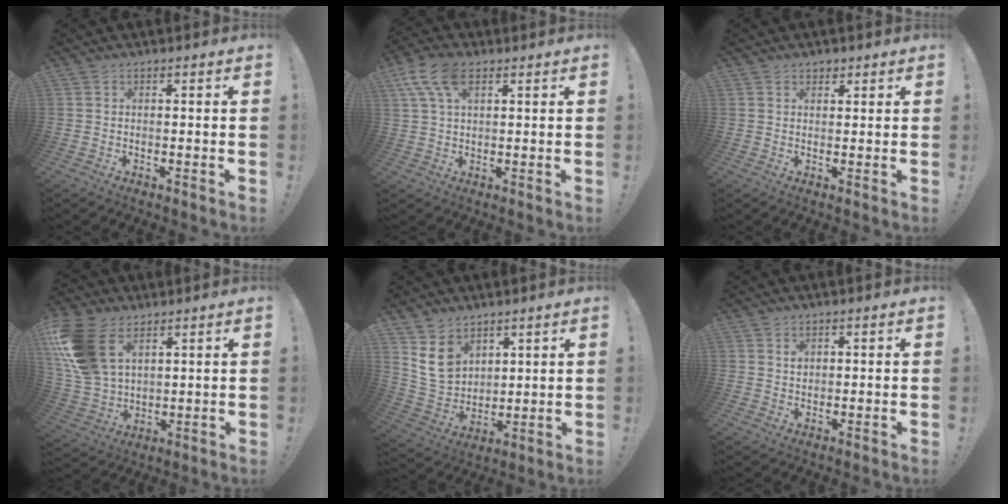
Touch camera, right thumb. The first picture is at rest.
{"total": 9.9, "force": [4.4, 5.1, 7.2], "torque": [-0.137, 0.000, 0.084]}
{"total": 1.8, "force": [1.3, 1.2, 0.4], "torque": [-0.002, -0.005, 0.023]}
{"total": 17.5, "force": [7.7, 11.1, 11.2], "torque": [-0.233, -0.031, 0.146]}
{"total": 10.5, "force": [6.6, 7.5, 3.2], "torque": [-0.047, -0.044, 0.135]}
{"total": 1.3, "force": [0.9, 0.8, 0.5], "torque": [-0.007, -0.002, 0.016]}